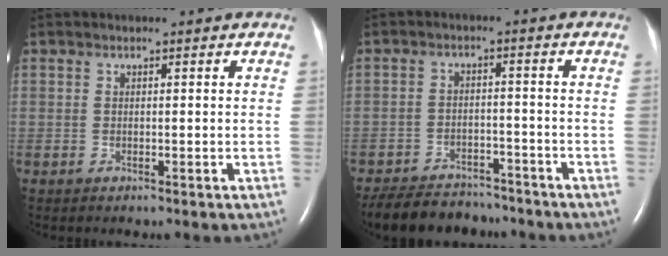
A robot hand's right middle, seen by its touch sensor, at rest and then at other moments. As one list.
[{"total": 11.3, "force": [-10.0, 4.2, 3.2], "torque": [-0.056, 0.000, -0.145]}]